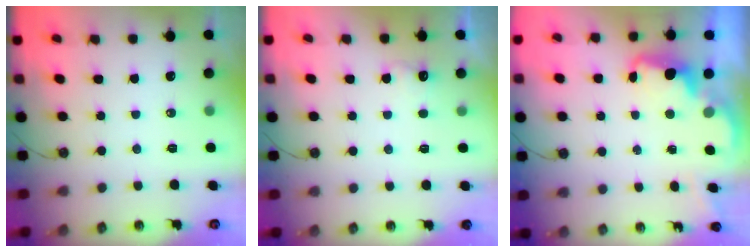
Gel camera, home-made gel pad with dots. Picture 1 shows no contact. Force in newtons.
{"total": 6.4, "press": 6.3, "slide": 1.0}
{"total": 2.4, "press": 2.4, "slide": 0.5}